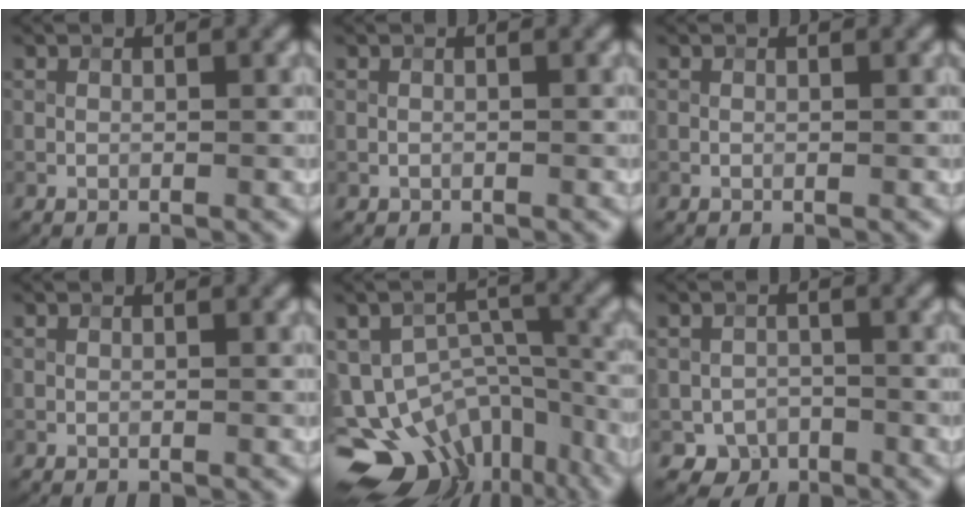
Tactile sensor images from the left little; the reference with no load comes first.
{"total": 0.0}
{"total": 0.0}
{"total": 0.0}
{"total": 15.2, "force": [-9.2, 10.2, 6.5], "torque": [-0.117, -0.021, -0.104]}
{"total": 2.8, "force": [-1.3, 2.3, 0.9], "torque": [-0.010, -0.005, -0.023]}